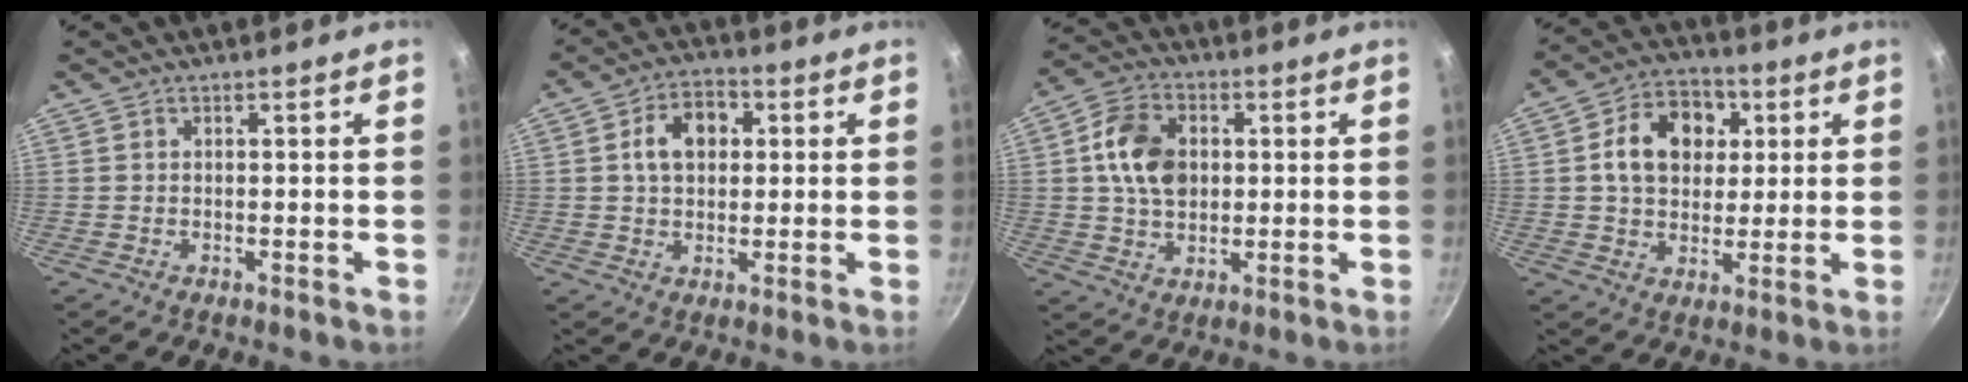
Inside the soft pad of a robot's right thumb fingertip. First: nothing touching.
{"total": 8.4, "force": [1.7, 6.1, 5.6], "torque": [-0.063, 0.012, 0.019]}
{"total": 11.1, "force": [1.6, 7.9, 7.6], "torque": [-0.118, 0.011, 0.022]}
{"total": 12.9, "force": [3.0, 9.9, 7.8], "torque": [-0.097, 0.011, 0.038]}